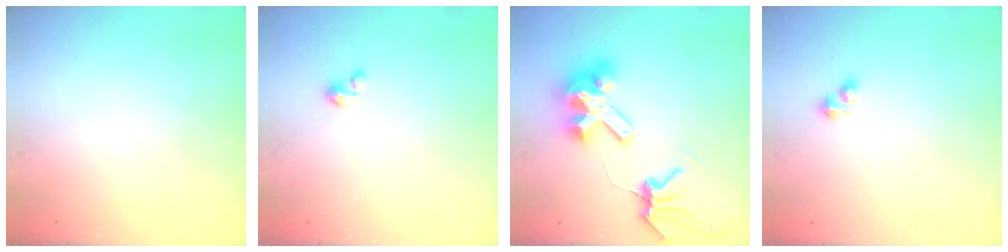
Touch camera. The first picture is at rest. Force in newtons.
{"total": 1.8, "press": 1.8, "slide": 0.1}
{"total": 11.3, "press": 11.2, "slide": 1.3}
{"total": 2.8, "press": 2.8, "slide": 0.4}